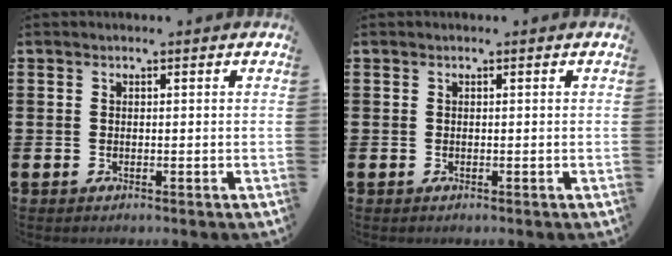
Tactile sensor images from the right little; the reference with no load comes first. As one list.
[{"total": 0.0}]